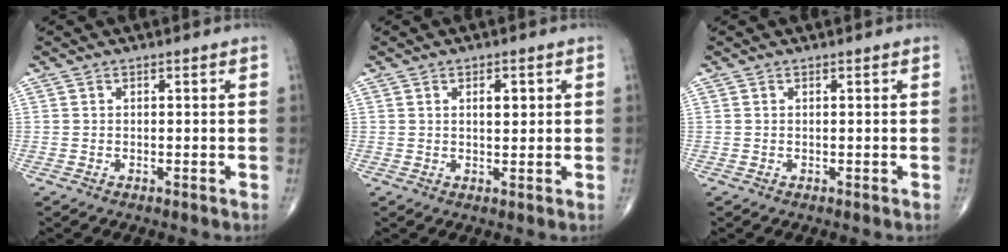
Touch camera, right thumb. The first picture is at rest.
{"total": 2.7, "force": [0.9, 1.4, 2.2], "torque": [-0.025, -0.004, 0.013]}
{"total": 0.0}